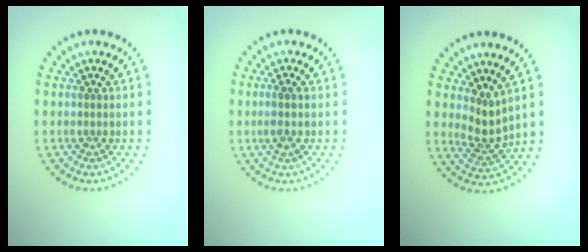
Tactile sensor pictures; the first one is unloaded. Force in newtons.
{"total": 1.4, "press": 1.2, "slide": 0.6}
{"total": 2.3, "press": 1.5, "slide": 1.7}